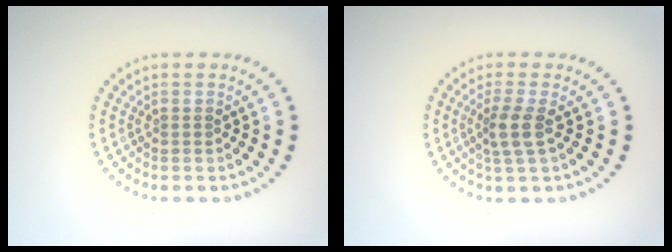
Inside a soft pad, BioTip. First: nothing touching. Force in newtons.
{"total": 2.4, "press": 1.9, "slide": 1.5}